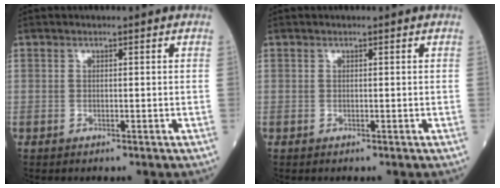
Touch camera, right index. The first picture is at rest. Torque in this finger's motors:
{"motor_torque": [0.00, 0.00, 0.00, 0.00]}